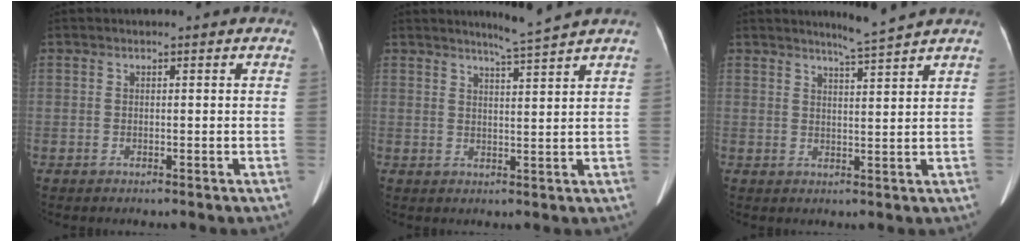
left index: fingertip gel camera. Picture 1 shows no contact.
{"total": 3.6, "force": [3.2, -1.4, 0.8], "torque": [-0.020, -0.012, 0.059]}
{"total": 3.5, "force": [3.1, -1.4, 0.8], "torque": [-0.019, -0.012, 0.058]}